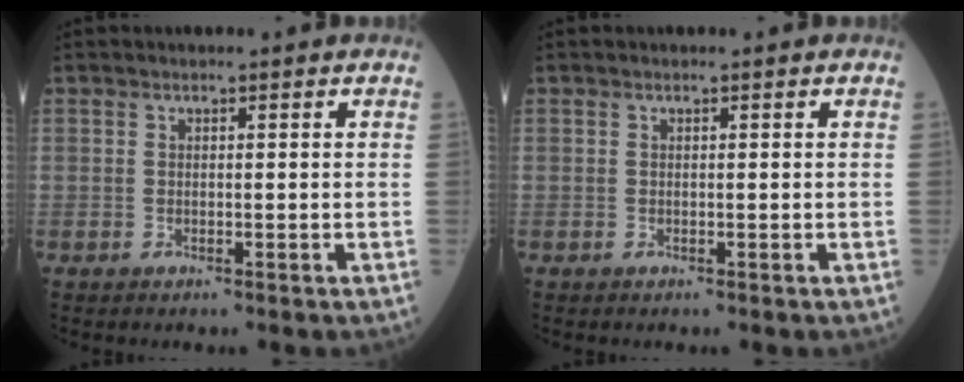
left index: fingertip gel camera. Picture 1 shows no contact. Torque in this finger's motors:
{"motor_torque": [-0.01, 0.00, 0.00, 0.00]}